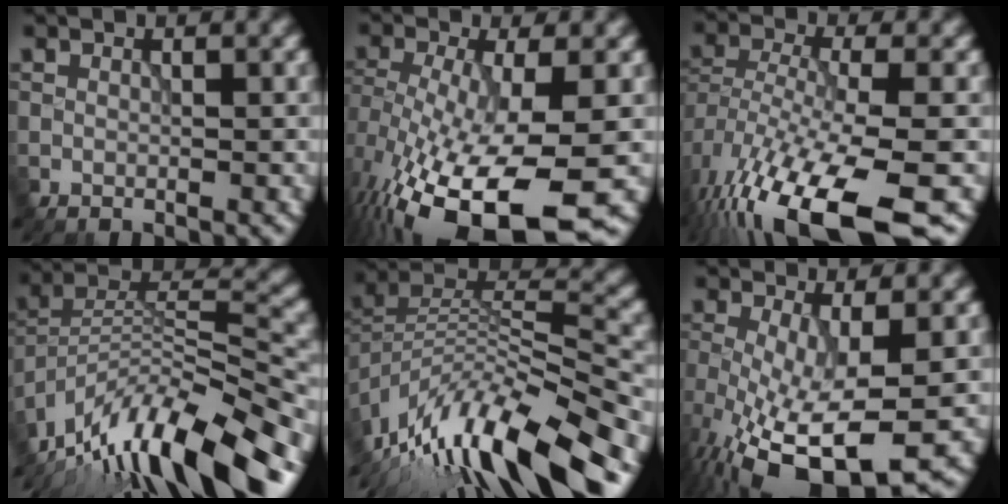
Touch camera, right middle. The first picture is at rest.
{"total": 13.9, "force": [-6.3, 5.3, 11.2], "torque": [-0.224, -0.036, -0.096]}
{"total": 13.8, "force": [-8.2, 4.7, 10.1], "torque": [-0.217, -0.035, -0.127]}
{"total": 14.7, "force": [-10.9, 3.8, 9.1], "torque": [-0.170, 0.026, -0.189]}
{"total": 14.6, "force": [-9.7, 4.1, 10.1], "torque": [-0.200, 0.019, -0.166]}
{"total": 11.1, "force": [-3.7, 4.0, 9.7], "torque": [-0.187, -0.033, -0.057]}